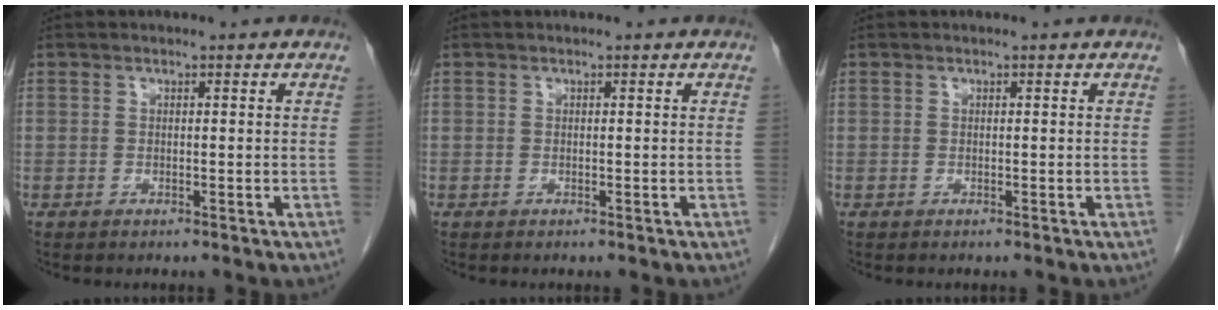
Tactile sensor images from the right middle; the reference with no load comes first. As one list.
[{"total": 0.0}, {"total": 0.0}]